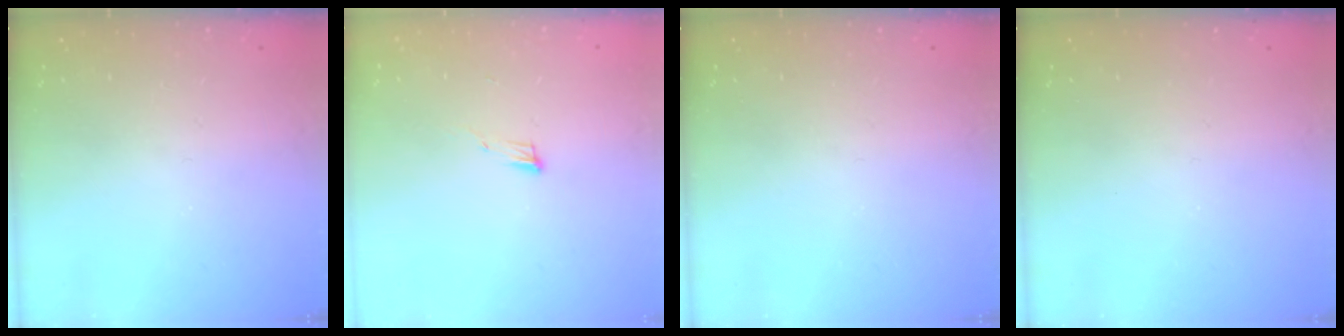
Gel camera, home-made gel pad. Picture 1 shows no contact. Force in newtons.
{"total": 5.1, "press": 4.9, "slide": 1.1}
{"total": 0.0}
{"total": 0.0}